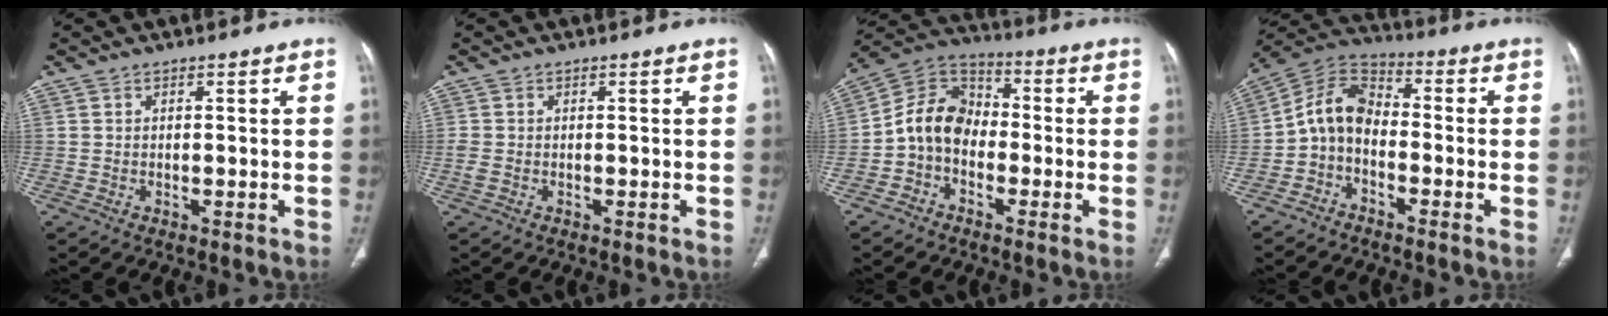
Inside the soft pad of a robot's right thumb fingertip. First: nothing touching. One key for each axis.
{"total": 1.3, "fx": -0.3, "fy": 0.9, "fz": 0.8, "tx": -0.027, "ty": -0.002, "tz": -0.007}
{"total": 10.2, "fx": -2.2, "fy": 8.0, "fz": 5.9, "tx": -0.091, "ty": 0.047, "tz": -0.056}
{"total": 8.4, "fx": -2.1, "fy": 5.9, "fz": 5.6, "tx": -0.093, "ty": 0.050, "tz": -0.059}